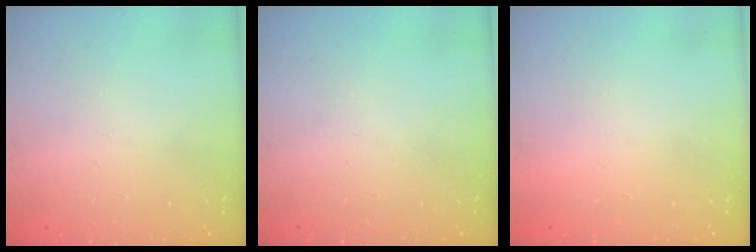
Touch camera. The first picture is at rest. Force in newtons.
{"total": 0.0}
{"total": 1.5, "press": 1.5, "slide": 0.1}